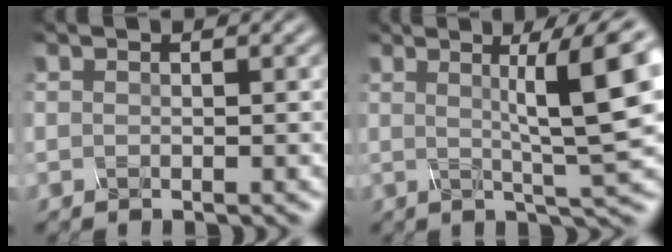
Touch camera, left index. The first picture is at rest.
{"total": 9.3, "force": [2.3, 1.2, 8.9], "torque": [-0.110, 0.010, 0.034]}